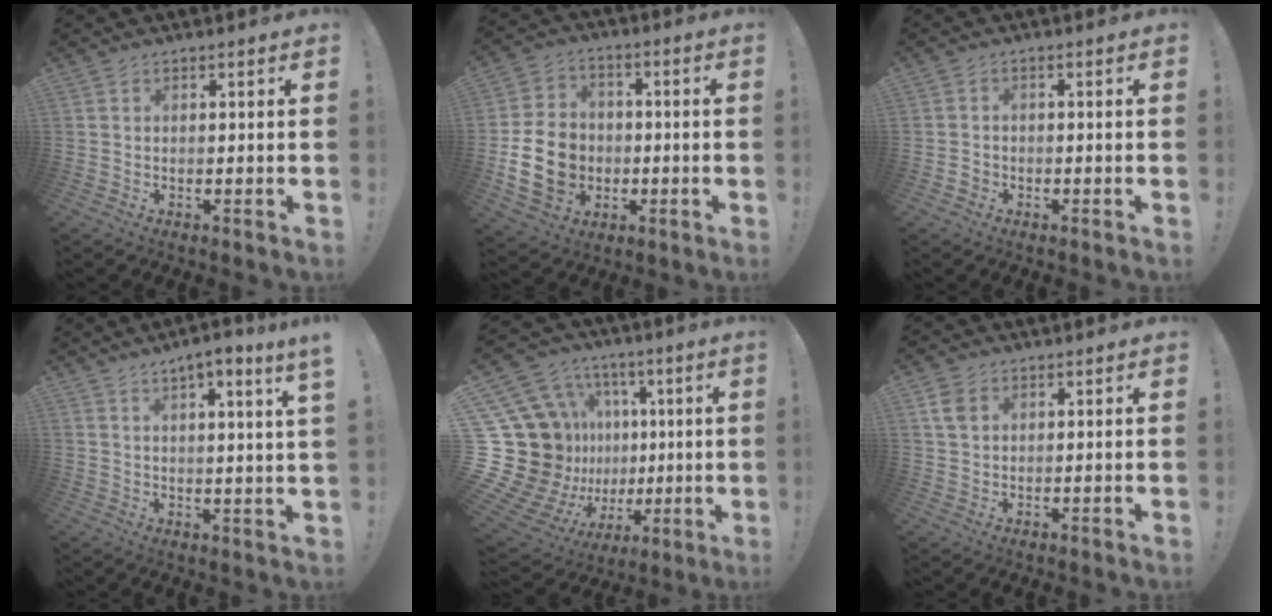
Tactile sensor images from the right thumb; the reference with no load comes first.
{"total": 16.4, "force": [-3.1, 13.3, 9.1], "torque": [-0.168, 0.023, -0.046]}
{"total": 2.0, "force": [-1.2, 1.5, 0.6], "torque": [-0.006, 0.002, -0.022]}
{"total": 6.0, "force": [3.6, -0.6, 4.8], "torque": [-0.068, -0.019, 0.053]}
{"total": 19.8, "force": [3.0, 17.6, 8.6], "torque": [-0.141, -0.055, 0.135]}
{"total": 4.7, "force": [2.2, 3.2, 2.7], "torque": [-0.039, -0.001, 0.043]}